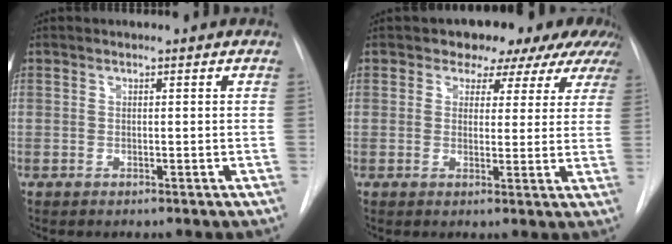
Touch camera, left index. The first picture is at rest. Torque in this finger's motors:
{"motor_torque": [1.15, -0.98, 0.31, 0.11]}